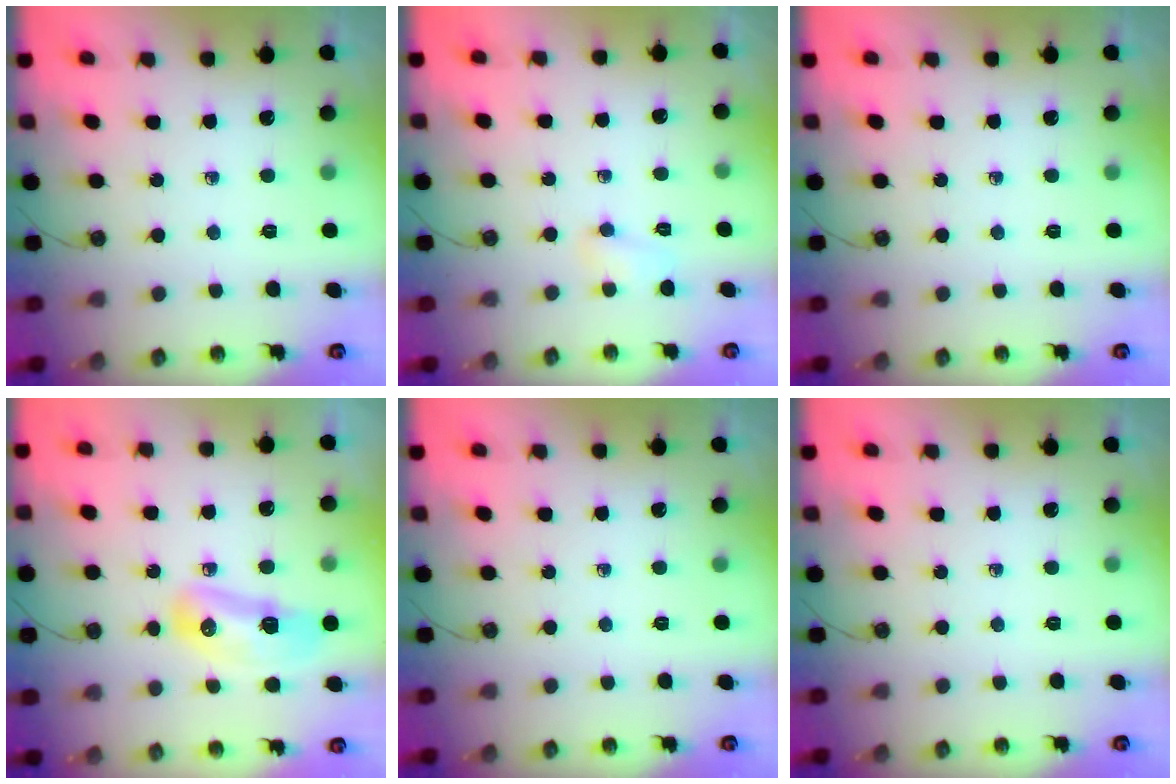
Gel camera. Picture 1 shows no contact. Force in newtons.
{"total": 7.0, "press": 4.1, "slide": 5.7}
{"total": 0.0}
{"total": 10.6, "press": 10.3, "slide": 2.3}
{"total": 0.0}
{"total": 0.0}